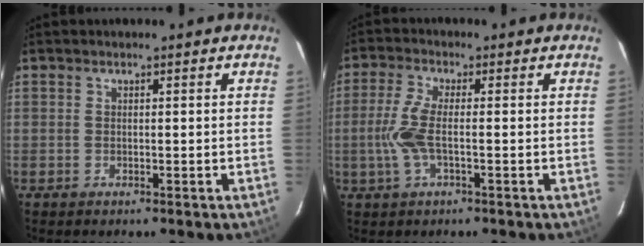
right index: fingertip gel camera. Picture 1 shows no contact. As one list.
[{"total": 6.5, "force": [-1.2, 1.5, 6.2], "torque": [-0.141, -0.001, -0.025]}]